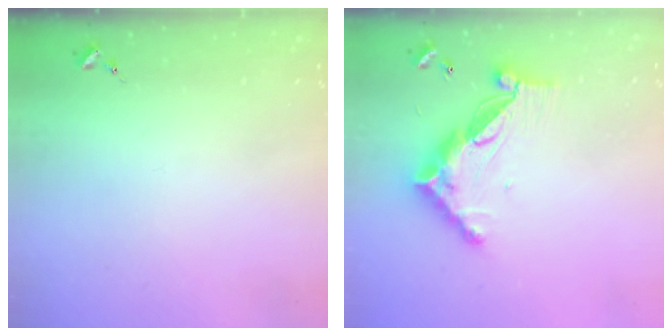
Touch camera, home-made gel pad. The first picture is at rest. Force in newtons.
{"total": 13.7, "press": 13.6, "slide": 1.0}